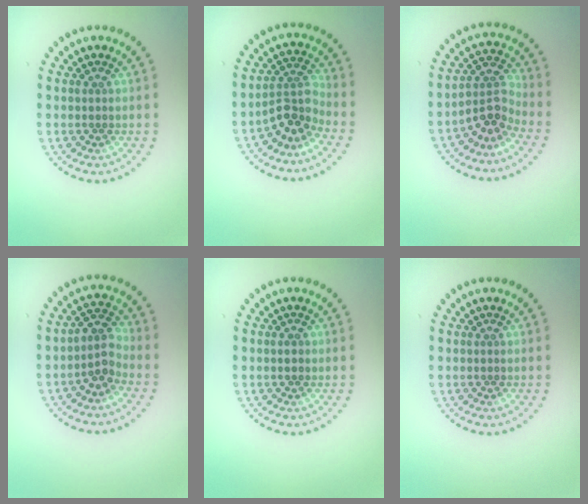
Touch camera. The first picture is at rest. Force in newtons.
{"total": 3.2, "press": 2.3, "slide": 2.3}
{"total": 3.0, "press": 2.2, "slide": 2.1}
{"total": 2.6, "press": 2.0, "slide": 1.7}
{"total": 1.0, "press": 1.0, "slide": 0.1}
{"total": 0.0}